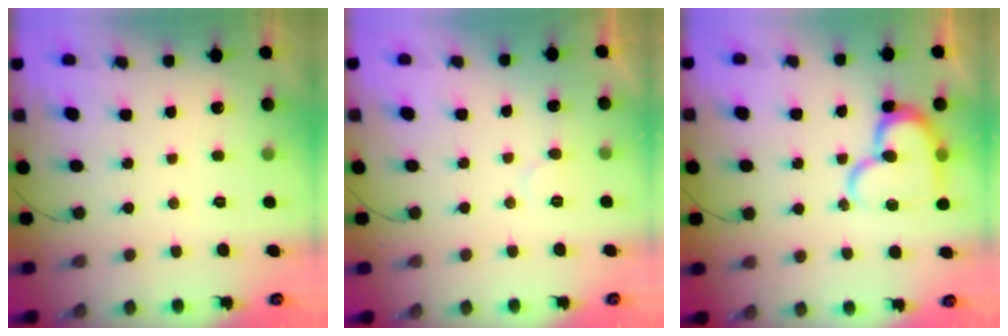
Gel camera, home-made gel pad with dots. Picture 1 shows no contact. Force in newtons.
{"total": 5.6, "press": 5.6, "slide": 0.4}
{"total": 16.5, "press": 16.4, "slide": 1.5}